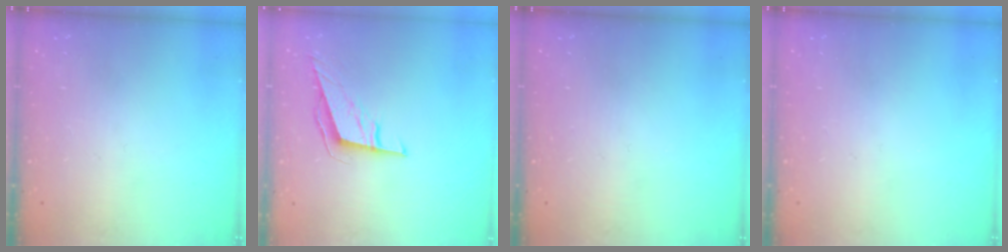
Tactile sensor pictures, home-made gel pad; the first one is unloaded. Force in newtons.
{"total": 6.9, "press": 6.3, "slide": 2.8}
{"total": 0.0}
{"total": 0.0}